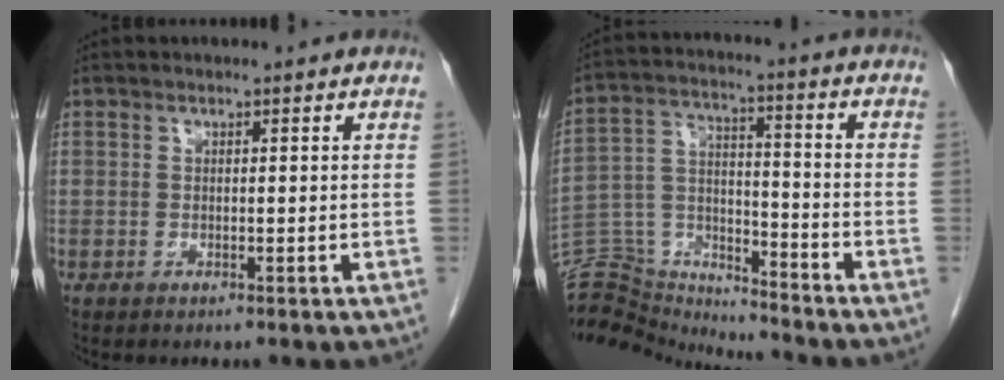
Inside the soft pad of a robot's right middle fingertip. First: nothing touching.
{"total": 12.7, "force": [-12.6, 1.5, -0.2], "torque": [-0.007, 0.051, -0.226]}